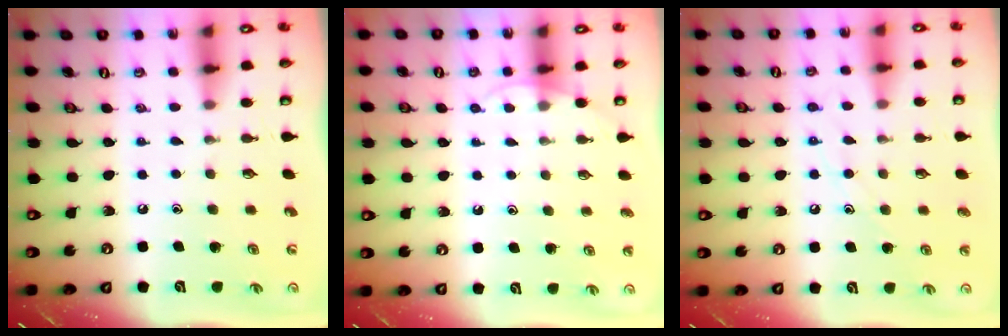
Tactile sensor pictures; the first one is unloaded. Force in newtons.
{"total": 4.7, "press": 4.7, "slide": 0.3}
{"total": 7.2, "press": 7.2, "slide": 0.5}